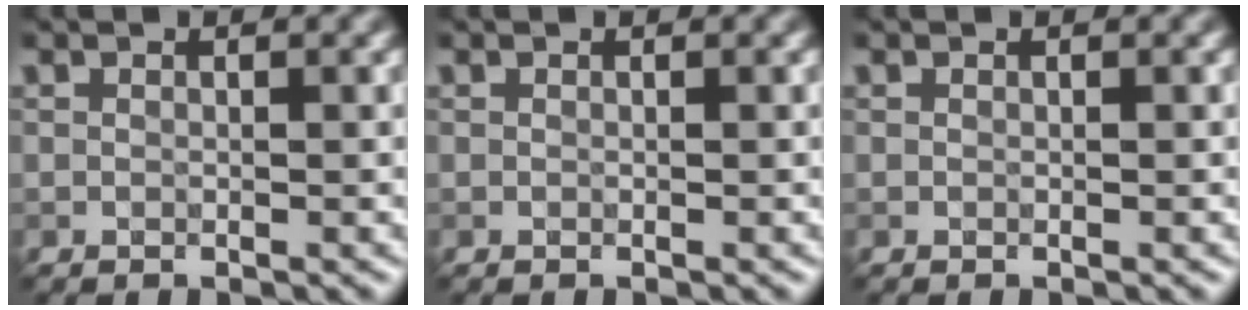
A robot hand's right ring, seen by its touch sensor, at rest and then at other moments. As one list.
[{"total": 0.0}, {"total": 0.0}]